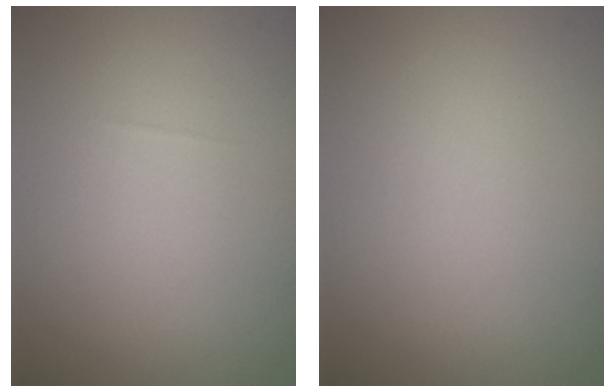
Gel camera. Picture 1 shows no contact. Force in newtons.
{"total": 0.0}